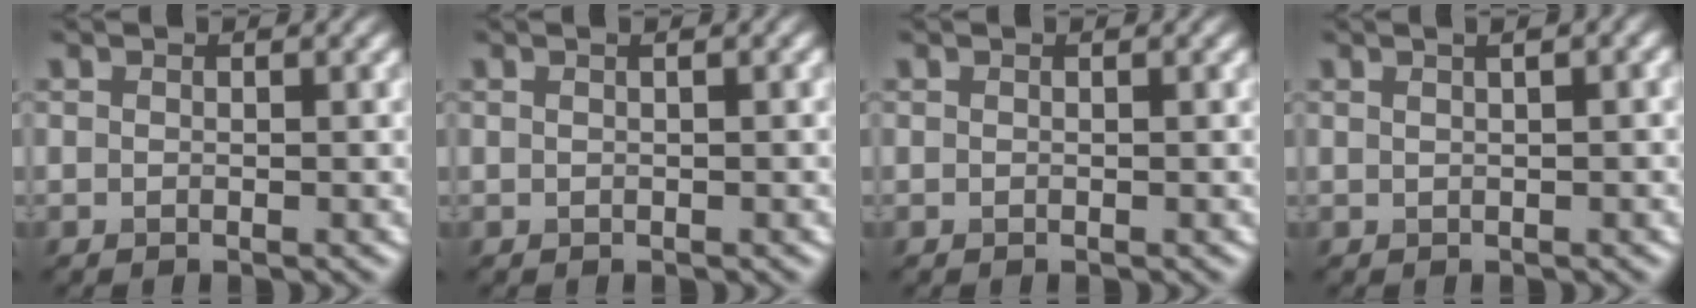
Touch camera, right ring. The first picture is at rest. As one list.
[{"total": 1.1, "force": [0.4, 0.4, 0.9], "torque": [-0.012, 0.003, 0.000]}, {"total": 0.0}, {"total": 3.8, "force": [1.8, 1.7, 2.9], "torque": [-0.017, 0.019, 0.008]}]